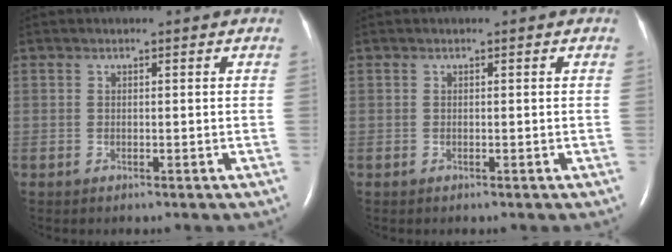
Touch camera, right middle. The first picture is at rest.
{"total": 0.0}